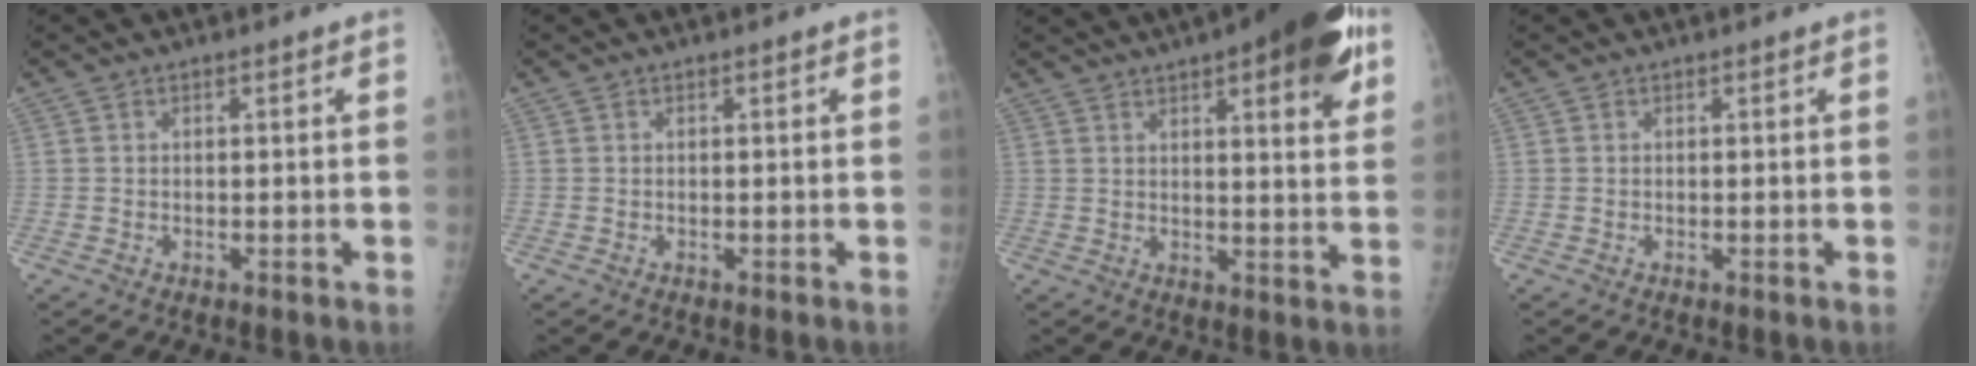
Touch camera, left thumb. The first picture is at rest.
{"total": 0.0}
{"total": 17.5, "force": [8.9, 4.9, 14.3], "torque": [-0.170, -0.021, 0.113]}
{"total": 0.0}